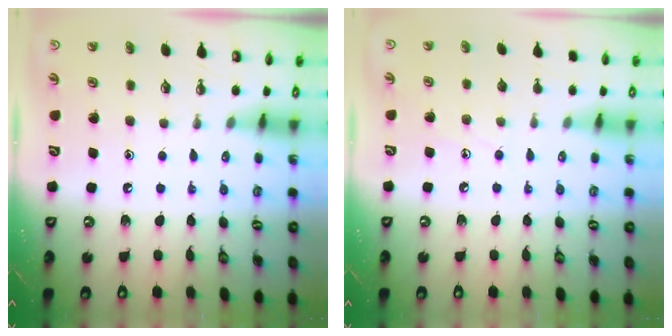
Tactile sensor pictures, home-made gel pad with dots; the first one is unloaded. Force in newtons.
{"total": 4.4, "press": 4.4, "slide": 0.5}